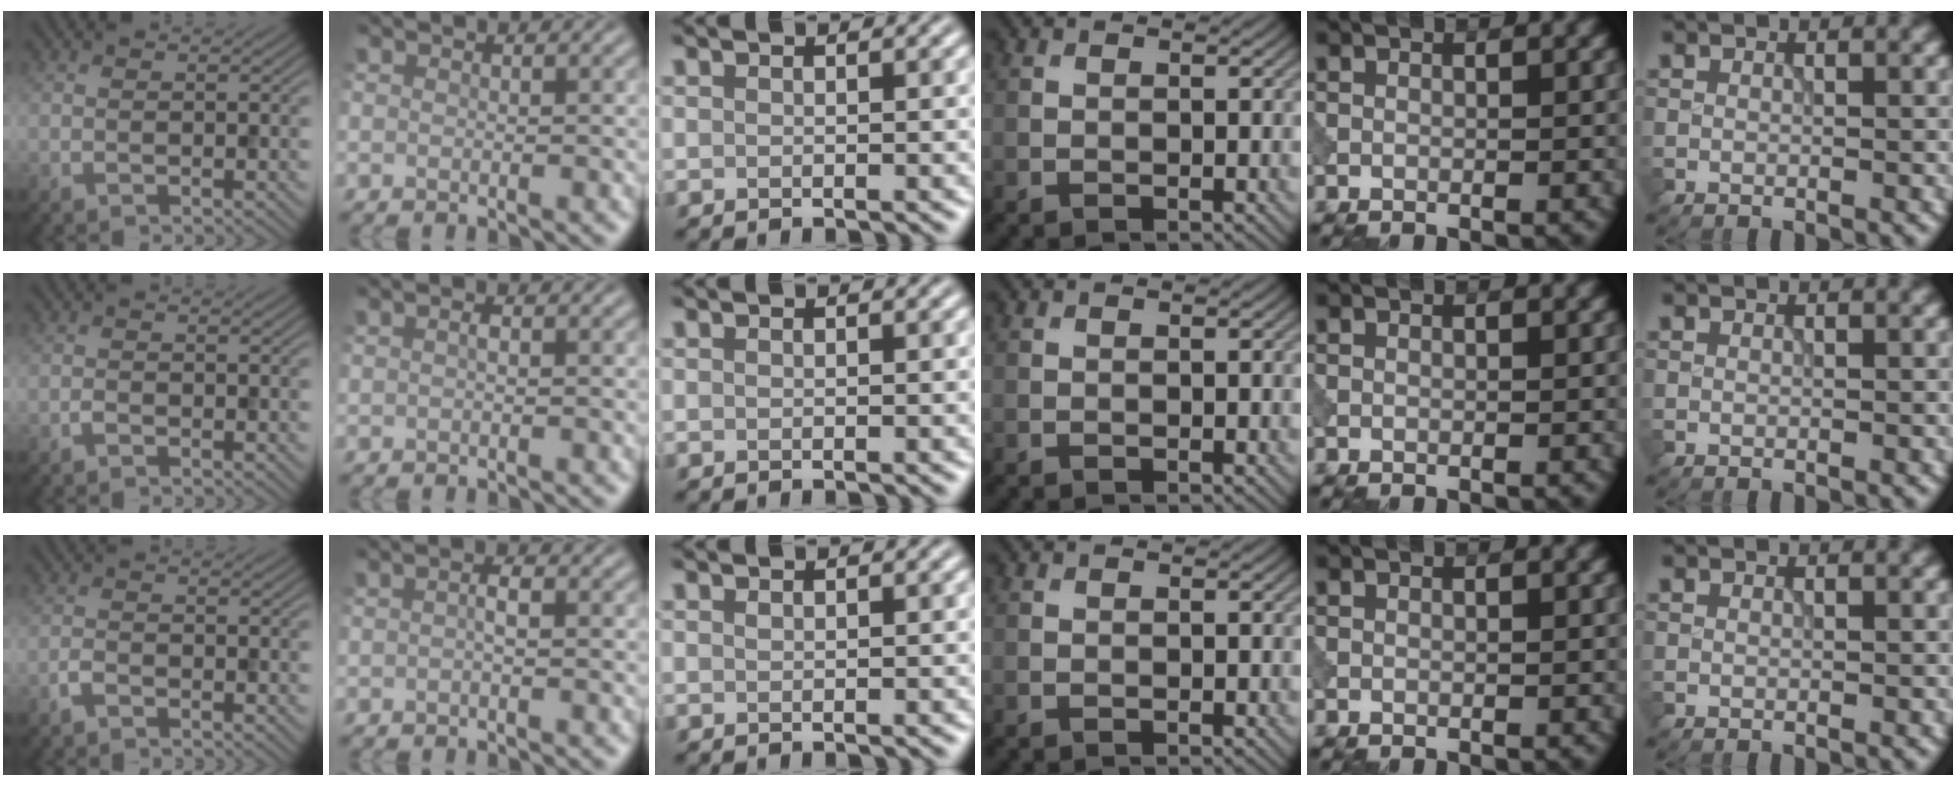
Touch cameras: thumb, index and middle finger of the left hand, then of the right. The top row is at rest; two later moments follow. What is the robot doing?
{"motion": "dispense", "object": "pipette"}